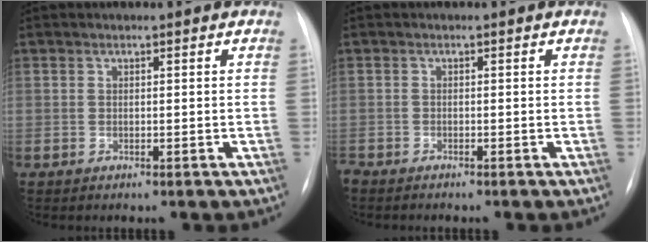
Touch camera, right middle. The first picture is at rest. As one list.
[{"total": 1.5, "force": [-1.4, 0.4, 0.5], "torque": [-0.009, -0.003, -0.022]}]